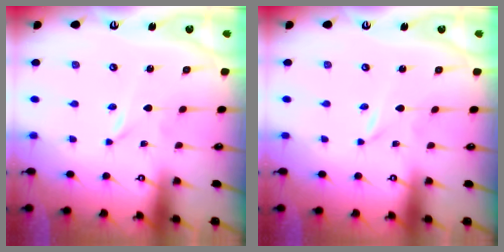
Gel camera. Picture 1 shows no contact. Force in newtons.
{"total": 0.0}